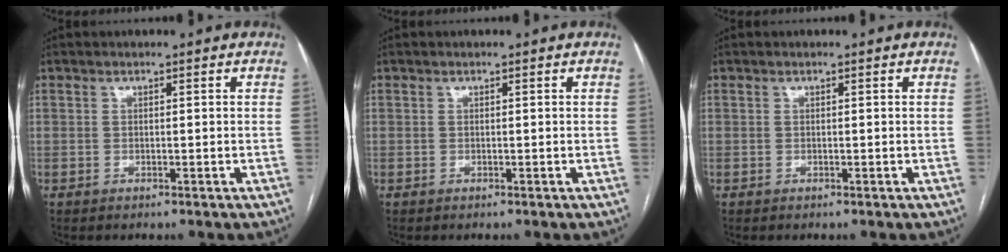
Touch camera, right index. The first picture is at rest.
{"total": 0.0}
{"total": 0.0}